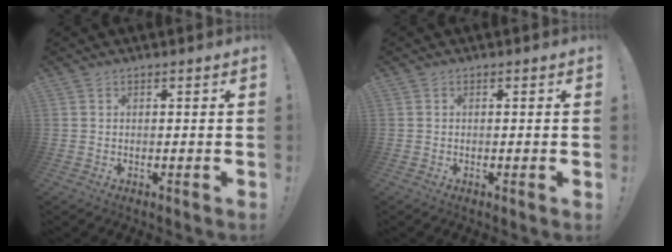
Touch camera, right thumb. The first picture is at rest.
{"total": 0.7, "force": [-0.2, -0.3, 0.6], "torque": [-0.018, 0.003, -0.003]}